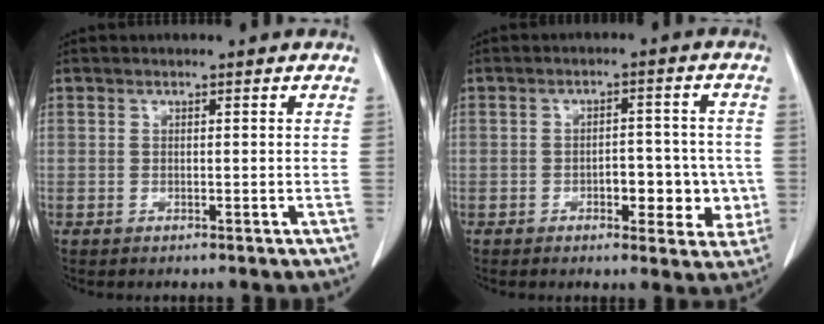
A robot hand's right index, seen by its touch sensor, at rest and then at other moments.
{"total": 7.0, "force": [-1.9, 3.4, 5.8], "torque": [-0.059, 0.013, -0.021]}